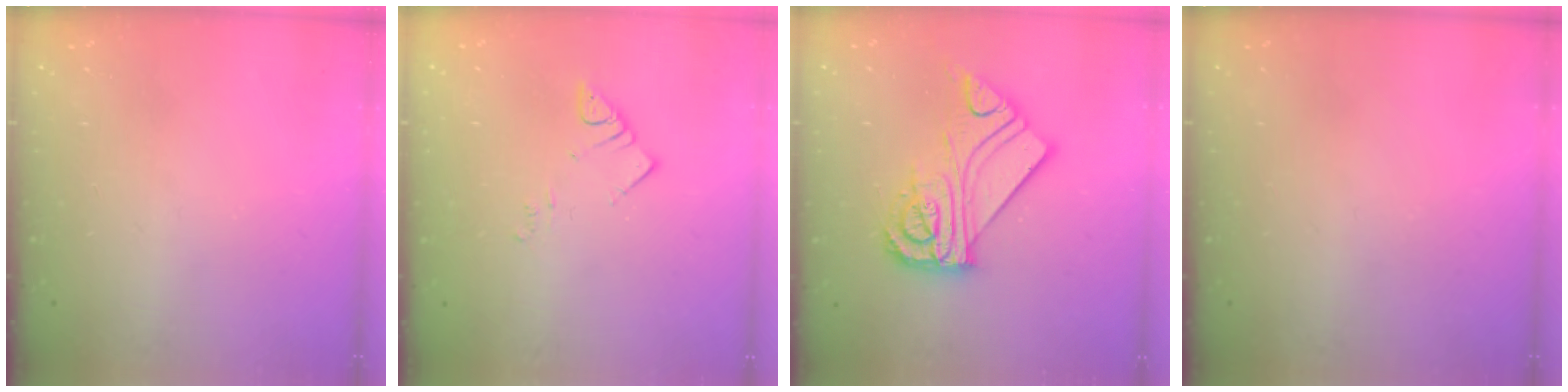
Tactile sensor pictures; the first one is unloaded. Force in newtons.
{"total": 3.8, "press": 3.7, "slide": 0.5}
{"total": 13.6, "press": 13.6, "slide": 0.7}
{"total": 0.0}